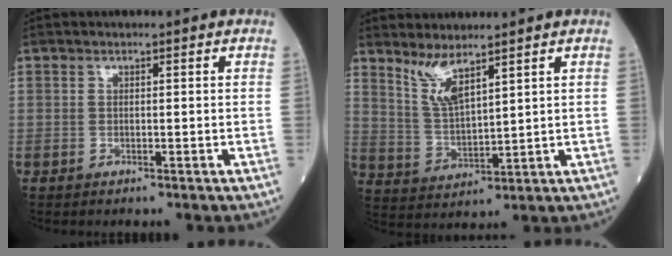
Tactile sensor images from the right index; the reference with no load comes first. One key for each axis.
{"total": 5.6, "fx": 4.3, "fy": 0.7, "fz": 3.6, "tx": -0.079, "ty": -0.015, "tz": 0.094}